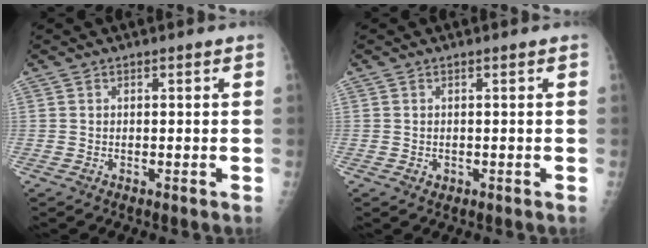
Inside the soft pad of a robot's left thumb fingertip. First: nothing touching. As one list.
[{"total": 0.8, "force": [0.0, 0.7, 0.4], "torque": [-0.001, 0.000, 0.003]}]